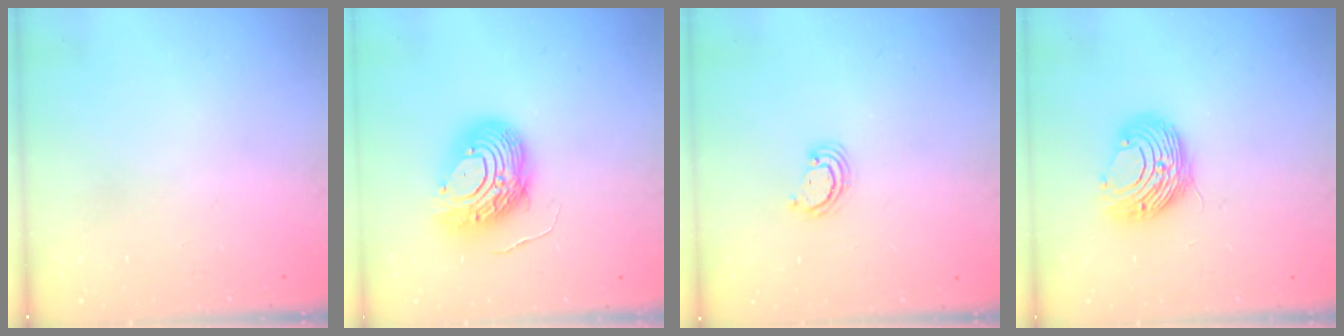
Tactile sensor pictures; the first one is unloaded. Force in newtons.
{"total": 12.3, "press": 12.3, "slide": 1.1}
{"total": 2.5, "press": 2.5, "slide": 0.3}
{"total": 9.5, "press": 9.5, "slide": 0.1}